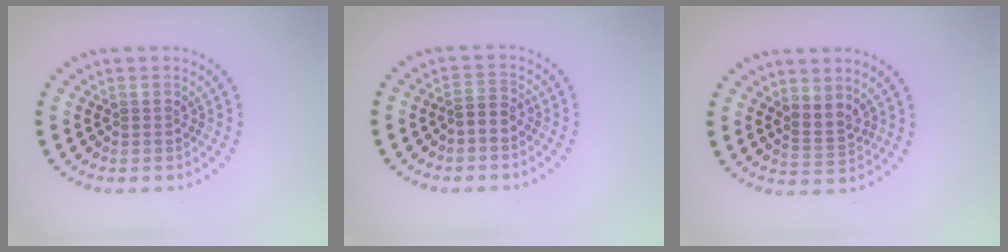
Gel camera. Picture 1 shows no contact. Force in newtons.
{"total": 1.4, "press": 1.2, "slide": 0.8}
{"total": 2.1, "press": 1.6, "slide": 1.3}